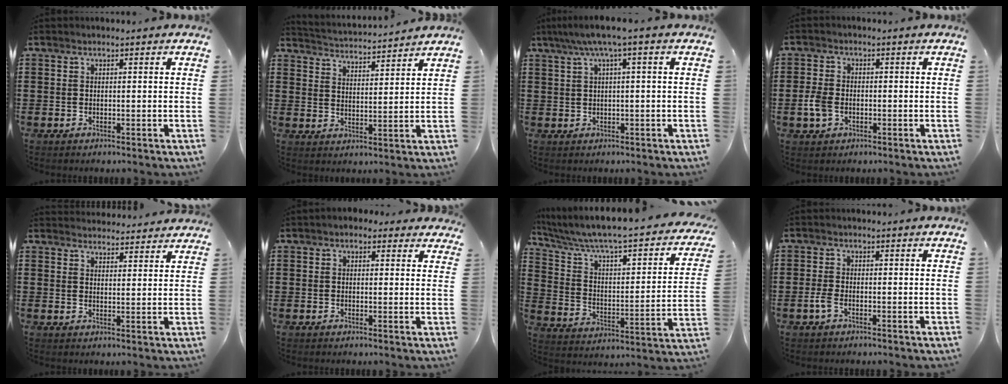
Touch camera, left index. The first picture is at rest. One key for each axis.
{"total": 3.0, "fx": 2.9, "fy": -0.4, "fz": -0.3, "tx": -0.010, "ty": -0.024, "tz": 0.047}
{"total": 3.2, "fx": 0.4, "fy": 0.0, "fz": 3.1, "tx": -0.060, "ty": -0.001, "tz": 0.003}
{"total": 3.6, "fx": -0.9, "fy": 2.4, "fz": 2.6, "tx": -0.076, "ty": -0.006, "tz": -0.025}
{"total": 3.3, "fx": 3.3, "fy": 0.2, "fz": -0.2, "tx": 0.002, "ty": -0.018, "tz": 0.061}
{"total": 1.6, "fx": 1.1, "fy": 1.1, "fz": 0.4, "tx": -0.005, "ty": 0.007, "tz": 0.017}
{"total": 4.9, "fx": 3.8, "fy": 0.9, "fz": 3.0, "tx": -0.078, "ty": -0.043, "tz": 0.056}
{"total": 2.1, "fx": -1.1, "fy": 0.8, "fz": 1.6, "tx": -0.043, "ty": -0.003, "tz": -0.025}